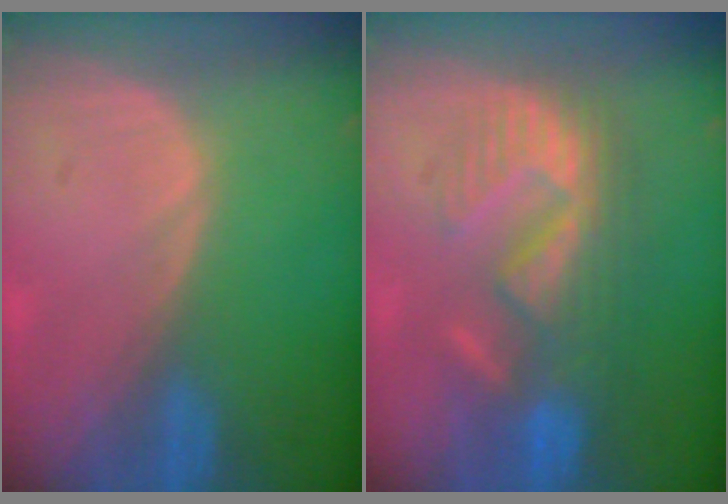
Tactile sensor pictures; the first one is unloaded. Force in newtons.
{"total": 8.8, "press": 8.7, "slide": 1.5}